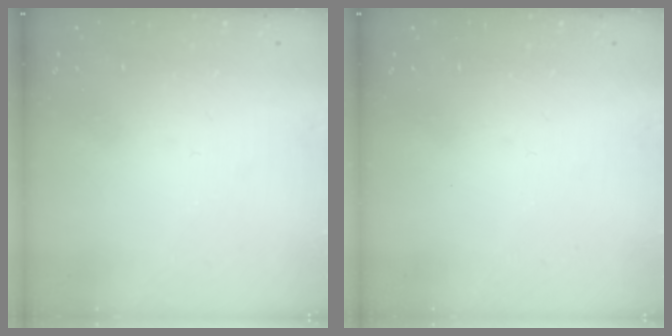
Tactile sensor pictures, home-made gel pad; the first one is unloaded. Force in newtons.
{"total": 0.0}